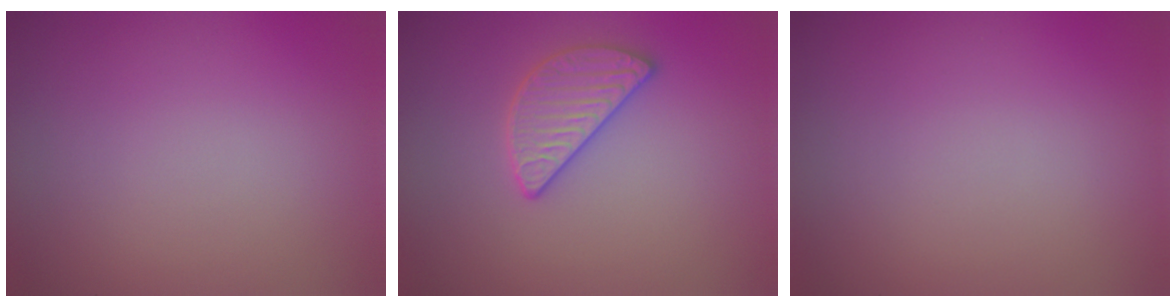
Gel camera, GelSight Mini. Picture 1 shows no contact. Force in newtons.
{"total": 2.8, "press": 2.7, "slide": 0.7}
{"total": 0.0}